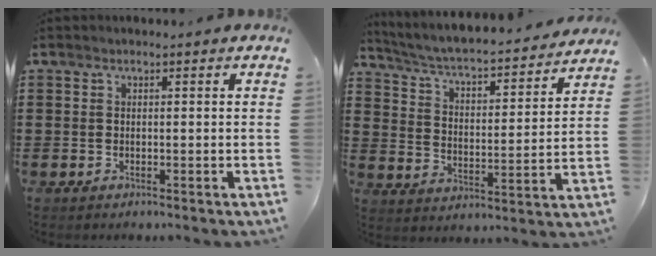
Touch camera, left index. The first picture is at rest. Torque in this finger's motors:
{"motor_torque": [1.07, -1.07, 0.66, 0.10]}